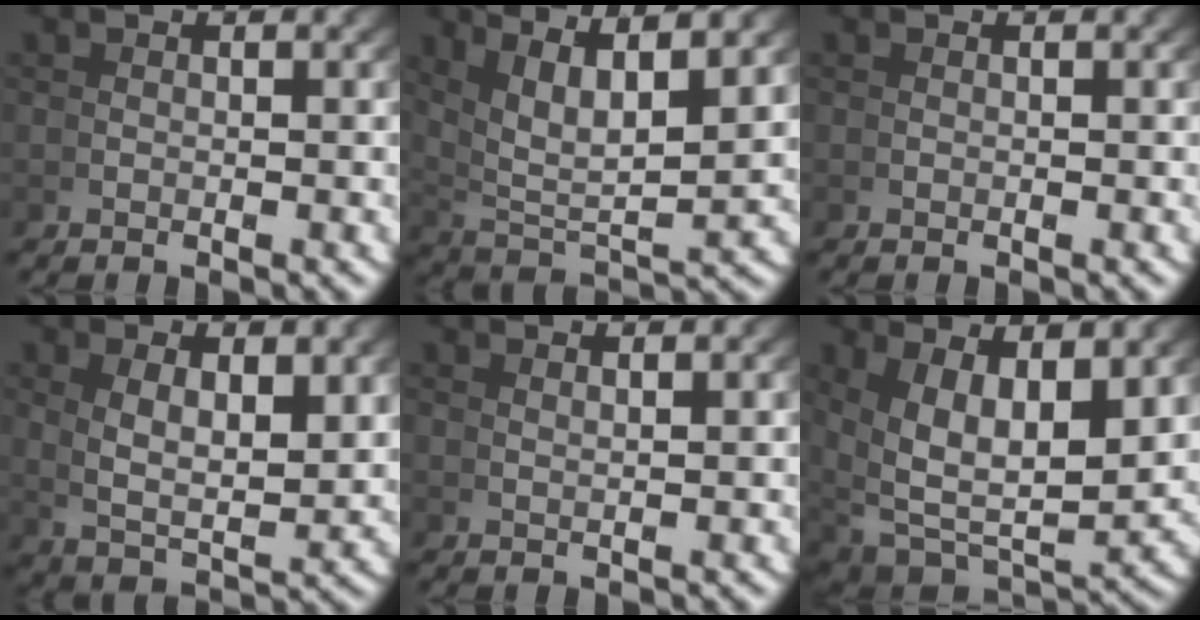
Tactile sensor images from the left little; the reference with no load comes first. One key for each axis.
{"total": 8.0, "fx": 3.5, "fy": 3.8, "fz": 6.1, "tx": -0.122, "ty": -0.013, "tz": 0.071}
{"total": 0.0}
{"total": 5.1, "fx": 1.6, "fy": 2.4, "fz": 4.1, "tx": -0.078, "ty": -0.008, "tz": 0.034}
{"total": 1.7, "fx": 1.3, "fy": -1.2, "fz": 0.0, "tx": 0.006, "ty": 0.002, "tz": 0.028}
{"total": 9.5, "fx": 0.6, "fy": 5.7, "fz": 7.6, "tx": -0.158, "ty": -0.041, "tz": 0.032}